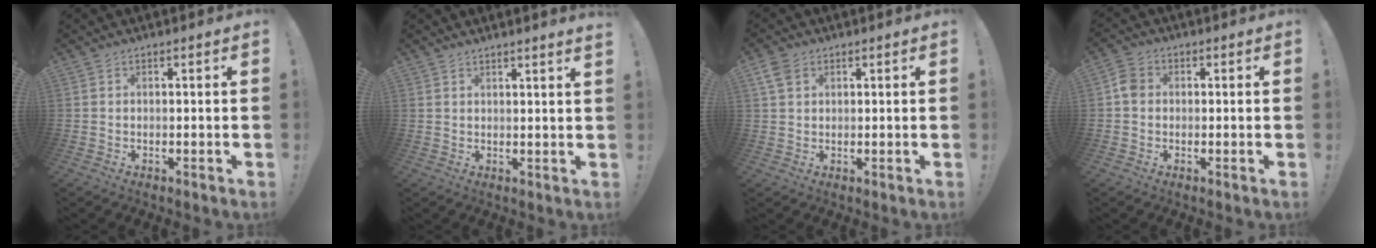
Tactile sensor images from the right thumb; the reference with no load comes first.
{"total": 2.2, "force": [2.0, -0.6, 0.7], "torque": [-0.005, -0.017, 0.034]}
{"total": 4.8, "force": [2.2, 3.3, 2.6], "torque": [-0.053, 0.002, 0.046]}
{"total": 4.7, "force": [0.0, 3.8, 2.7], "torque": [-0.053, 0.012, 0.002]}